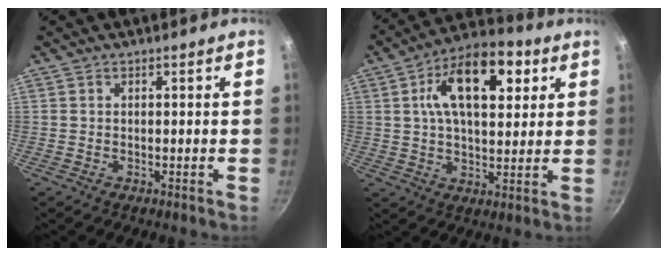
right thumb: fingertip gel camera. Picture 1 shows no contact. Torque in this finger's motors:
{"motor_torque": [1.23, 3.15, 1.06, -0.75, 0.40]}